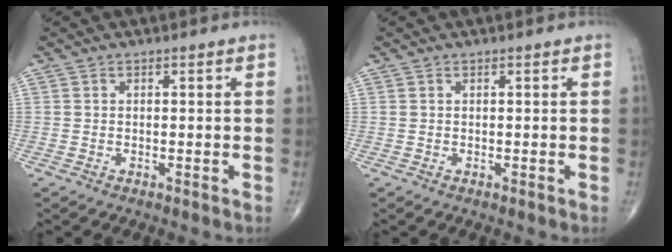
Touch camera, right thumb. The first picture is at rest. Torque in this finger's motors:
{"motor_torque": [0.16, 0.06, 0.06, 0.17, 0.03]}